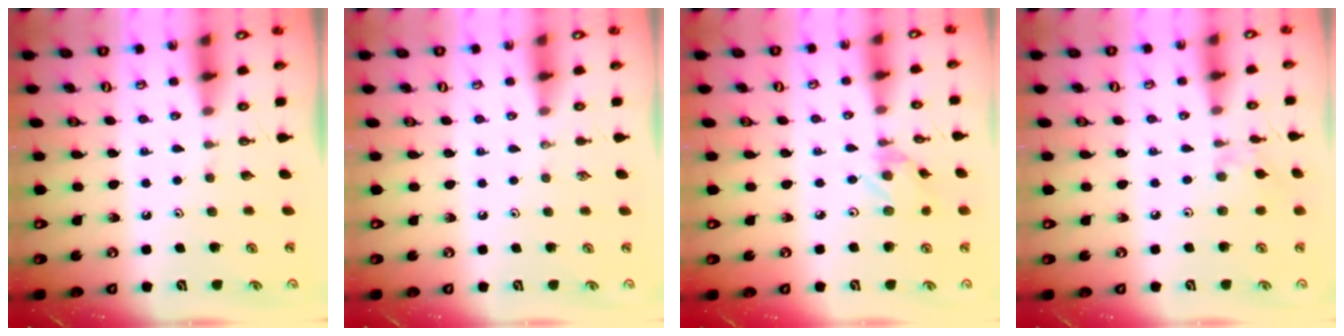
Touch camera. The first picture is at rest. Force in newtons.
{"total": 0.0}
{"total": 1.3, "press": 1.3, "slide": 0.1}
{"total": 2.0, "press": 2.0, "slide": 0.4}